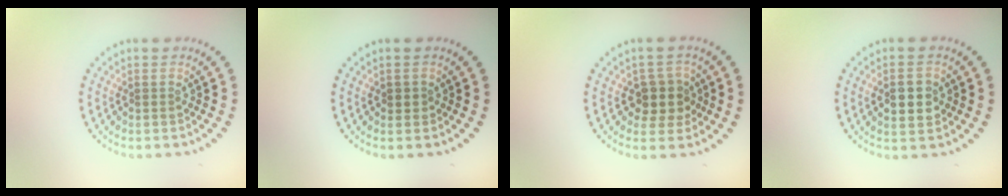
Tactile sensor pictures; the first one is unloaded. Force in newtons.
{"total": 0.9, "press": 0.7, "slide": 0.6}
{"total": 2.8, "press": 2.5, "slide": 1.2}
{"total": 2.7, "press": 2.7, "slide": 0.3}